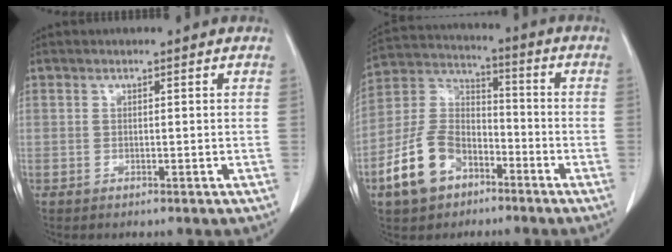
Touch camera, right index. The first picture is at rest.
{"total": 12.1, "force": [-6.4, 7.8, 6.6], "torque": [-0.152, 0.018, -0.118]}